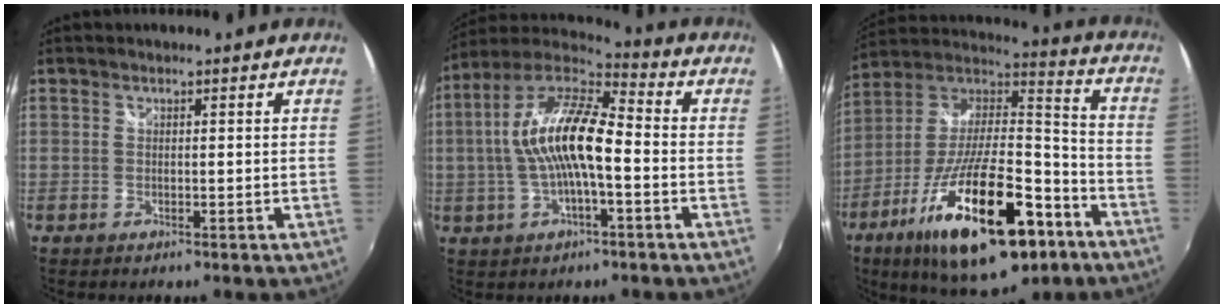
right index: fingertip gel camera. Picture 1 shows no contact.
{"total": 15.0, "force": [-1.3, 4.7, 14.1], "torque": [-0.270, 0.014, -0.029]}
{"total": 29.3, "force": [-15.1, 10.6, 22.8], "torque": [-0.398, -0.026, -0.240]}